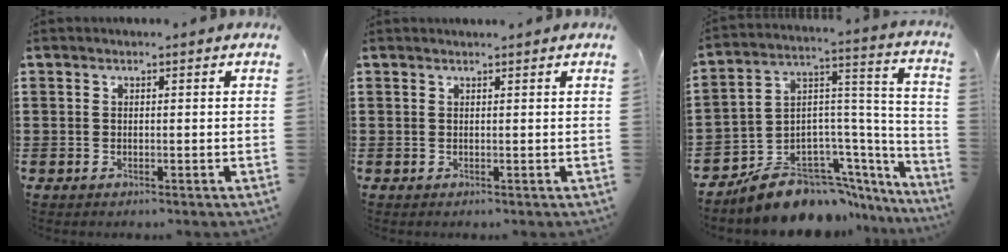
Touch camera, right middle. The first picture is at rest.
{"total": 0.5, "force": [0.5, -0.1, 0.0], "torque": [0.000, 0.001, 0.010]}
{"total": 10.6, "force": [-9.2, 4.7, 2.3], "torque": [-0.039, 0.019, -0.169]}